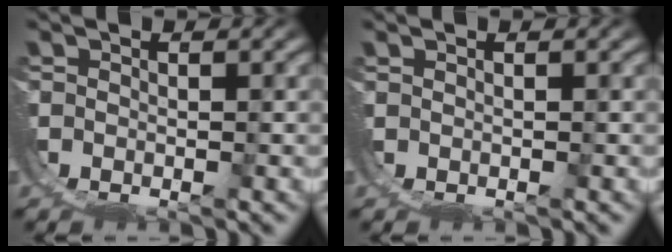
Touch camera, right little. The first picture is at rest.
{"total": 0.0}